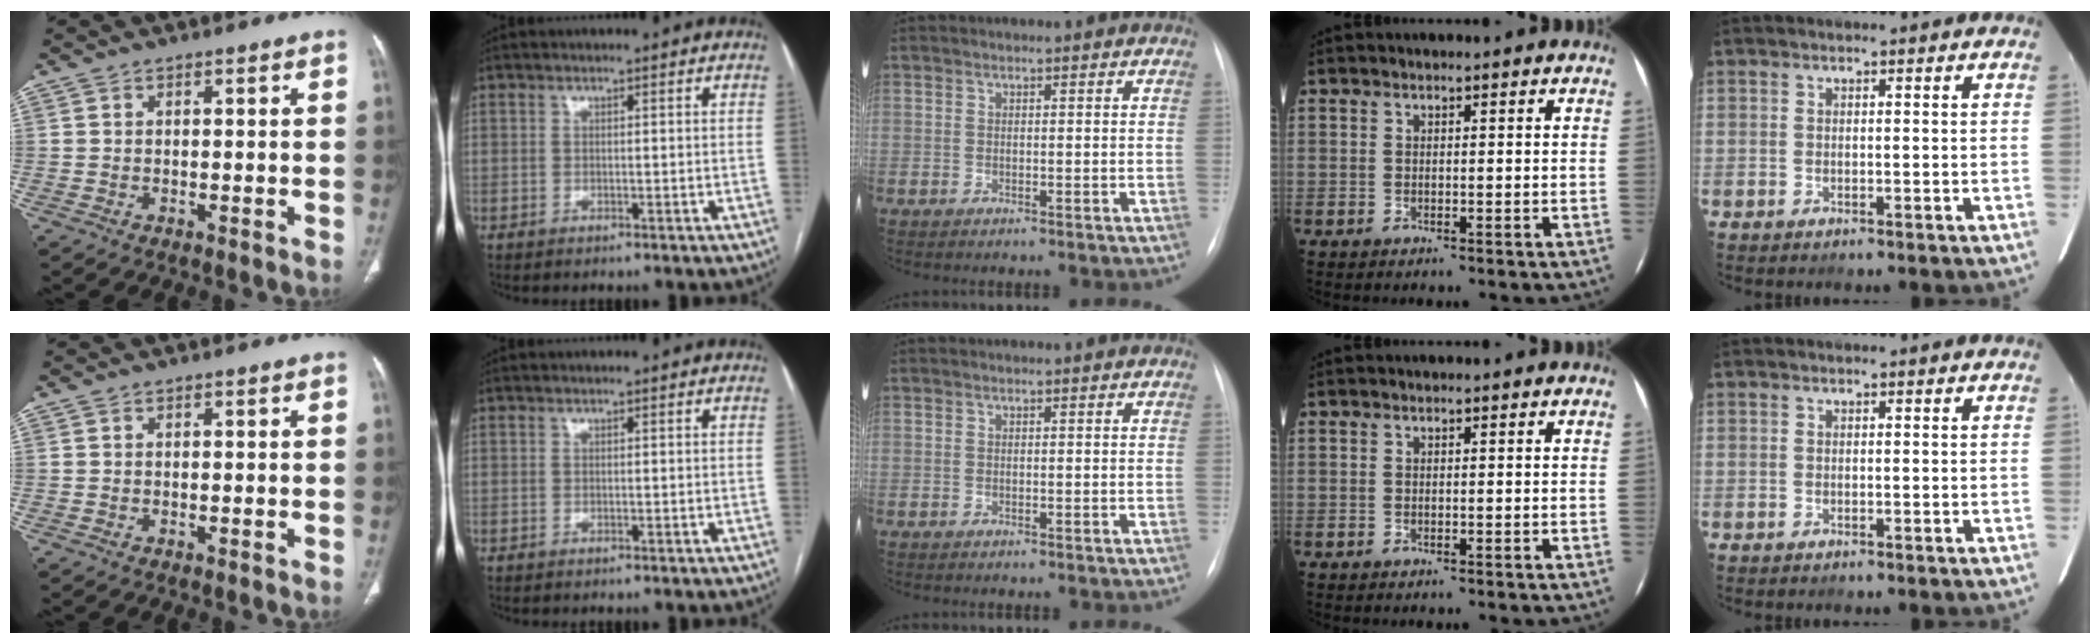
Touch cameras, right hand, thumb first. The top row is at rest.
{}